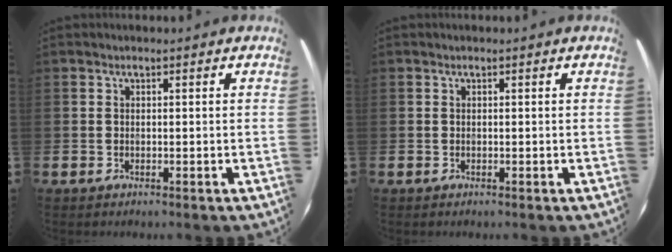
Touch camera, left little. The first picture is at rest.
{"total": 0.0}